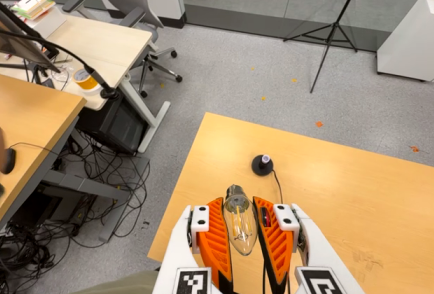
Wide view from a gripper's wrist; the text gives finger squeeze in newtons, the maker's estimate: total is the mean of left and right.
{"total": 20.2, "left": 22.6, "right": 17.8}